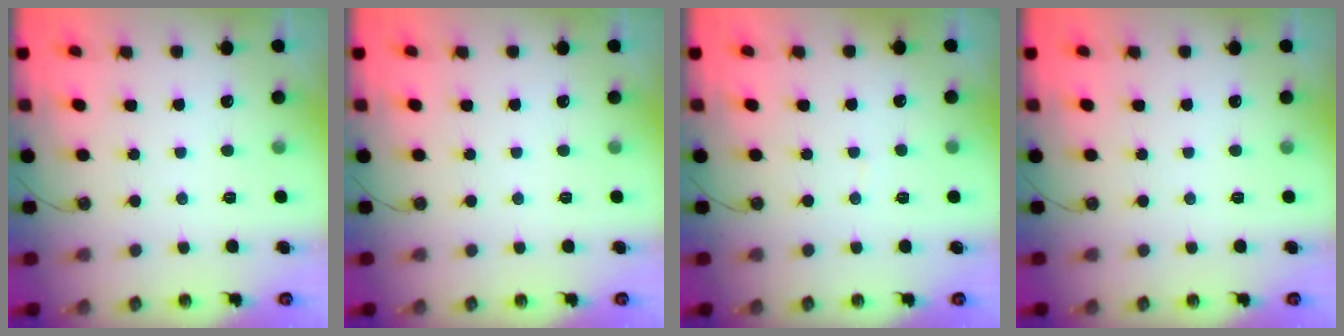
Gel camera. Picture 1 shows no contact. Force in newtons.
{"total": 0.0}
{"total": 2.3, "press": 2.3, "slide": 0.3}
{"total": 0.0}